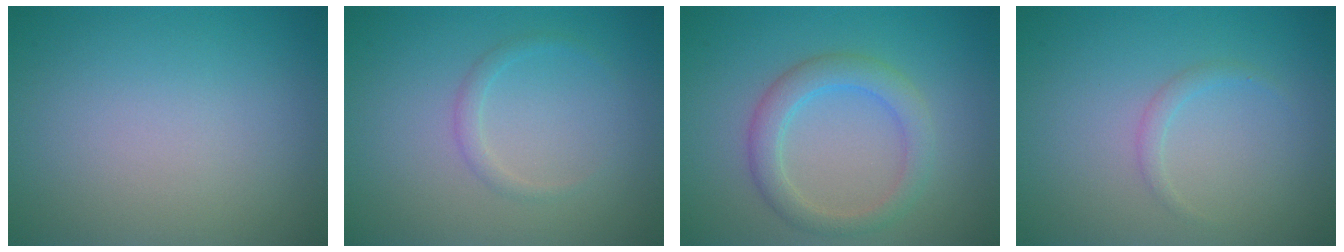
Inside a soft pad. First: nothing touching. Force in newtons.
{"total": 1.1, "press": 1.1, "slide": 0.1}
{"total": 3.2, "press": 3.2, "slide": 0.0}
{"total": 0.9, "press": 0.9, "slide": 0.1}